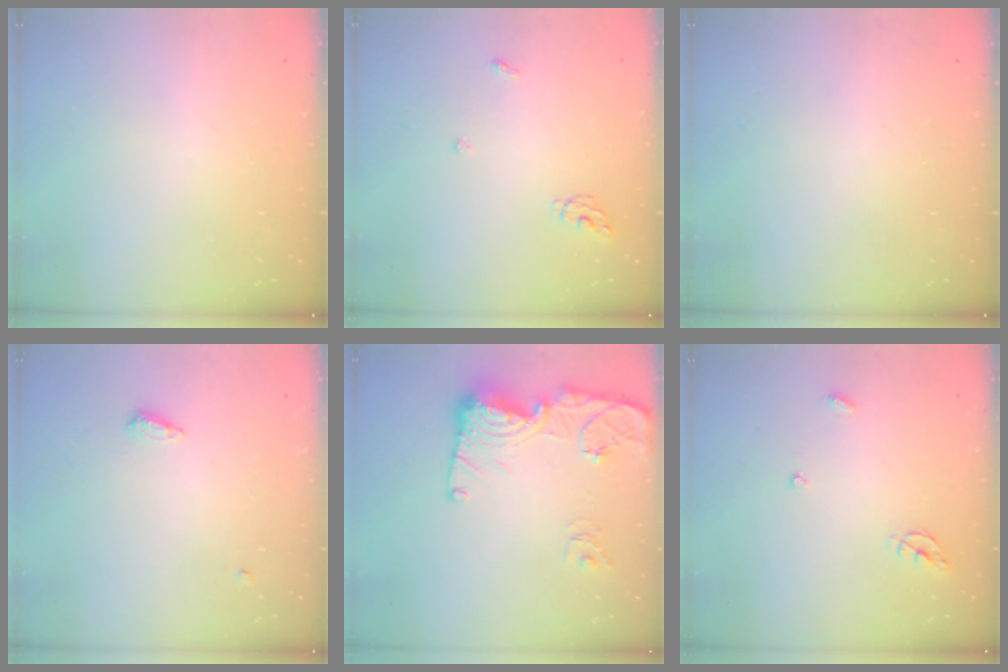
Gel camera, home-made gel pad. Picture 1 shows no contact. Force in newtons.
{"total": 4.6, "press": 4.6, "slide": 0.5}
{"total": 0.0}
{"total": 5.5, "press": 5.4, "slide": 1.0}
{"total": 17.1, "press": 17.0, "slide": 1.9}
{"total": 5.5, "press": 5.5, "slide": 0.6}